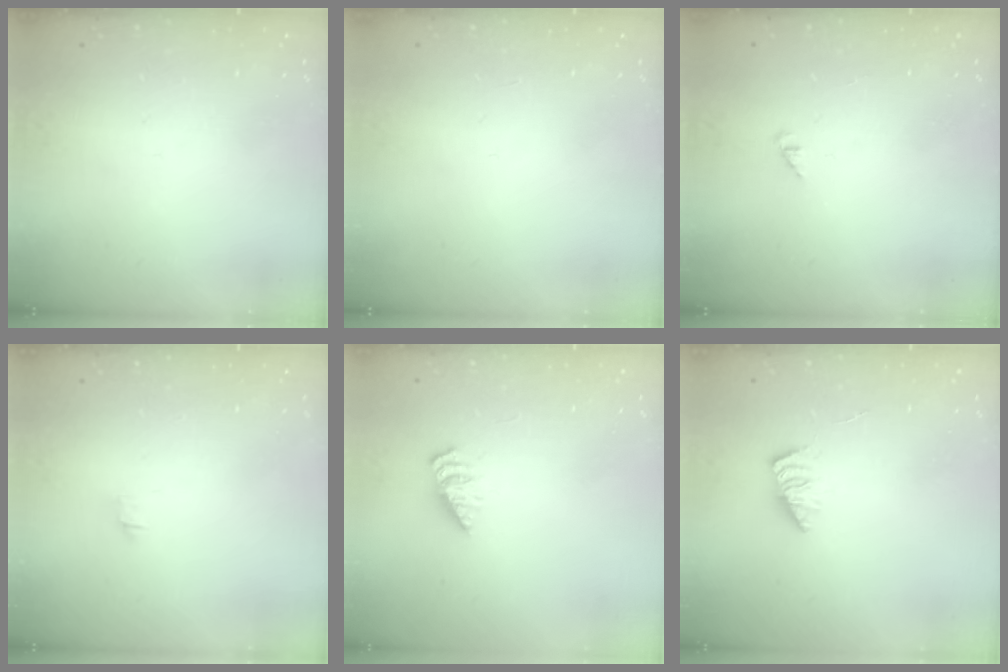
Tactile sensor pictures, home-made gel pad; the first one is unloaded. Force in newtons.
{"total": 0.0}
{"total": 2.0, "press": 2.0, "slide": 0.4}
{"total": 0.0}
{"total": 2.5, "press": 2.5, "slide": 0.3}
{"total": 1.7, "press": 1.6, "slide": 0.4}